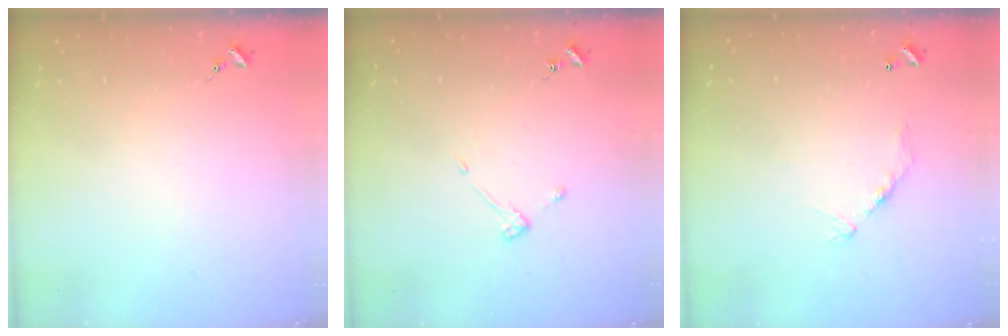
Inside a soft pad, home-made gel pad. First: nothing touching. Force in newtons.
{"total": 3.6, "press": 3.5, "slide": 0.6}
{"total": 9.1, "press": 9.1, "slide": 0.8}